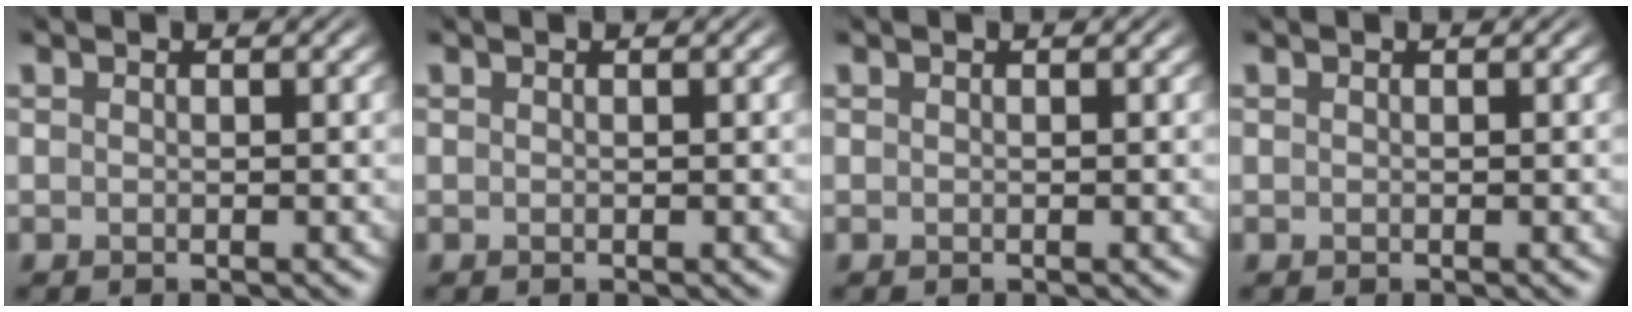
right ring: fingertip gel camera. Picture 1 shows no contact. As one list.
[{"total": 0.0}, {"total": 0.0}, {"total": 0.0}]